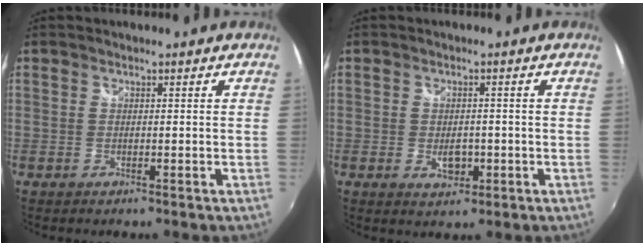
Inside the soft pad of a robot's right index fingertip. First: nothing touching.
{"total": 3.5, "force": [-1.0, 2.3, 2.4], "torque": [-0.041, -0.003, -0.012]}